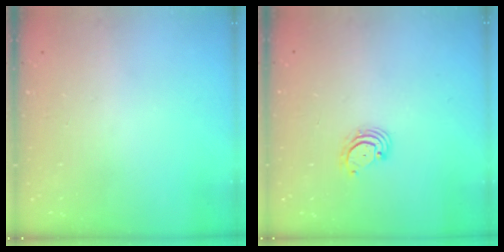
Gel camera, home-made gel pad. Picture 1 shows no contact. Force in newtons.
{"total": 2.9, "press": 2.9, "slide": 0.4}